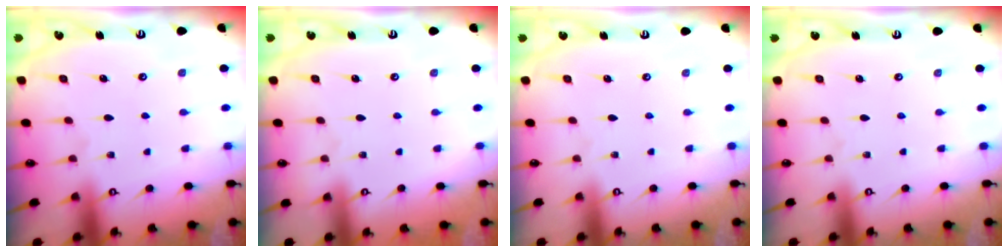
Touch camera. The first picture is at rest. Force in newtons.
{"total": 0.0}
{"total": 0.0}
{"total": 0.0}